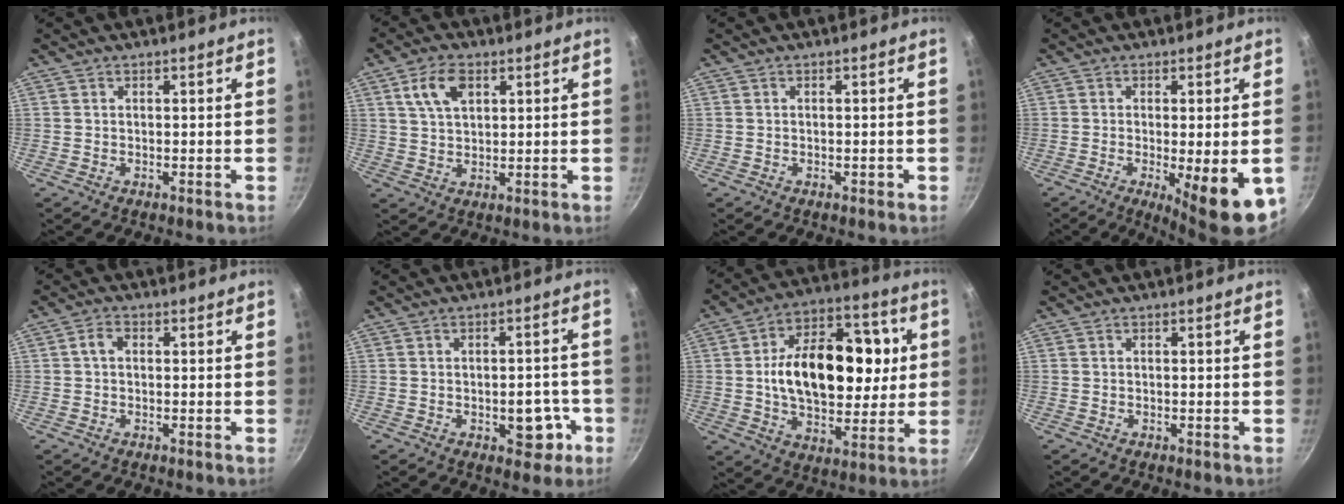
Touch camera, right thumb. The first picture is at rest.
{"total": 7.0, "force": [3.0, 4.0, 4.9], "torque": [-0.085, -0.005, 0.058]}
{"total": 0.6, "force": [-0.3, 0.3, 0.3], "torque": [-0.004, 0.002, -0.005]}
{"total": 13.5, "force": [-4.8, 3.7, 12.1], "torque": [-0.135, -0.012, -0.055]}
{"total": 2.3, "force": [0.2, 1.6, 1.7], "torque": [-0.028, 0.009, -0.001]}
{"total": 7.0, "force": [-2.6, 3.9, 5.2], "torque": [-0.036, 0.022, -0.027]}
{"total": 23.5, "force": [2.3, 14.0, 18.7], "torque": [-0.265, 0.012, 0.037]}
{"total": 0.0}